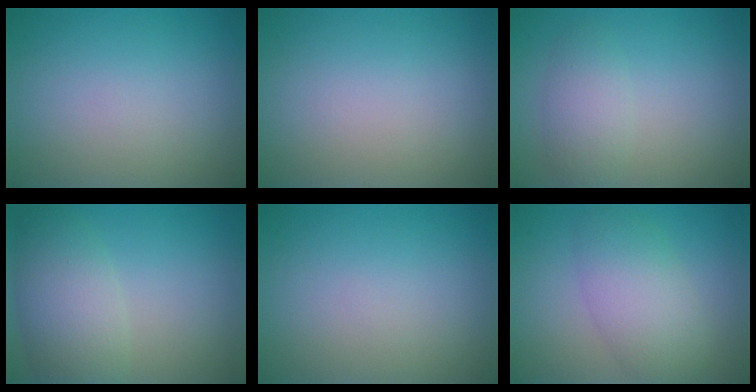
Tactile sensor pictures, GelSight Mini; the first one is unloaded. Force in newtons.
{"total": 0.0}
{"total": 2.6, "press": 2.6, "slide": 0.1}
{"total": 5.2, "press": 5.2, "slide": 0.3}
{"total": 0.0}
{"total": 5.0, "press": 5.0, "slide": 0.2}